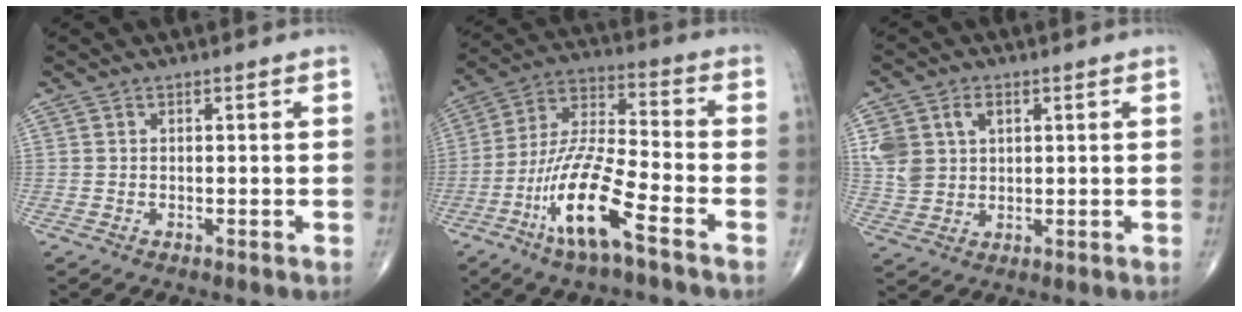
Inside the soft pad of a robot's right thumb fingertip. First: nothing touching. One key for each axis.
{"total": 15.3, "fx": -7.9, "fy": 3.2, "fz": 12.7, "tx": -0.261, "ty": 0.041, "tz": -0.150}
{"total": 8.4, "fx": 2.7, "fy": 6.3, "fz": 5.0, "tx": -0.093, "ty": 0.000, "tz": 0.063}